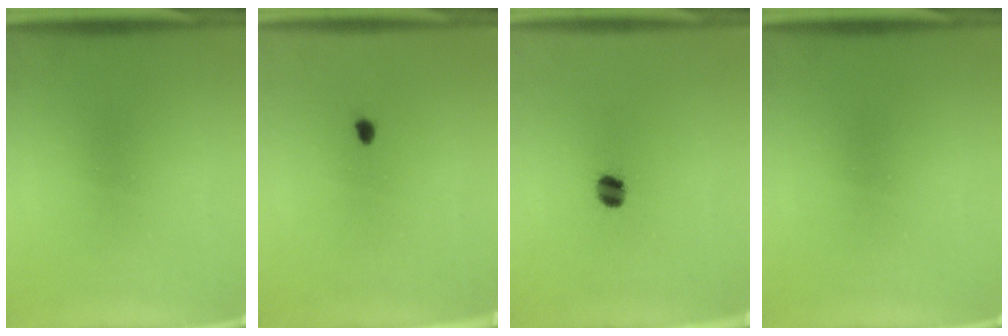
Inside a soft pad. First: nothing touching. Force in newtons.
{"total": 0.7}
{"total": 3.5}
{"total": 0.0}